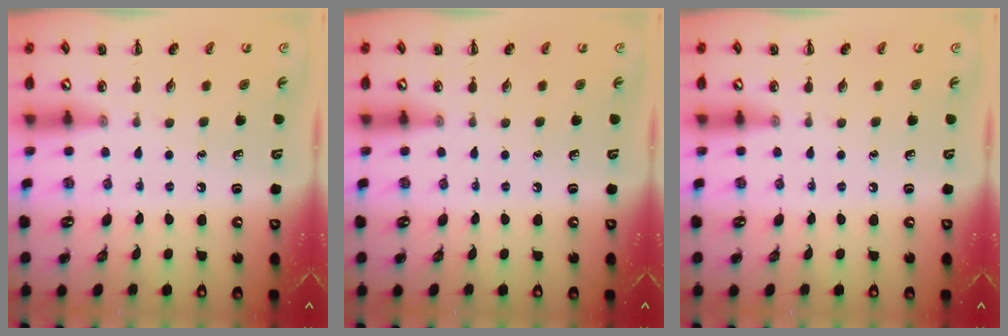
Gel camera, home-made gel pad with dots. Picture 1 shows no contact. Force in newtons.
{"total": 0.0}
{"total": 0.0}